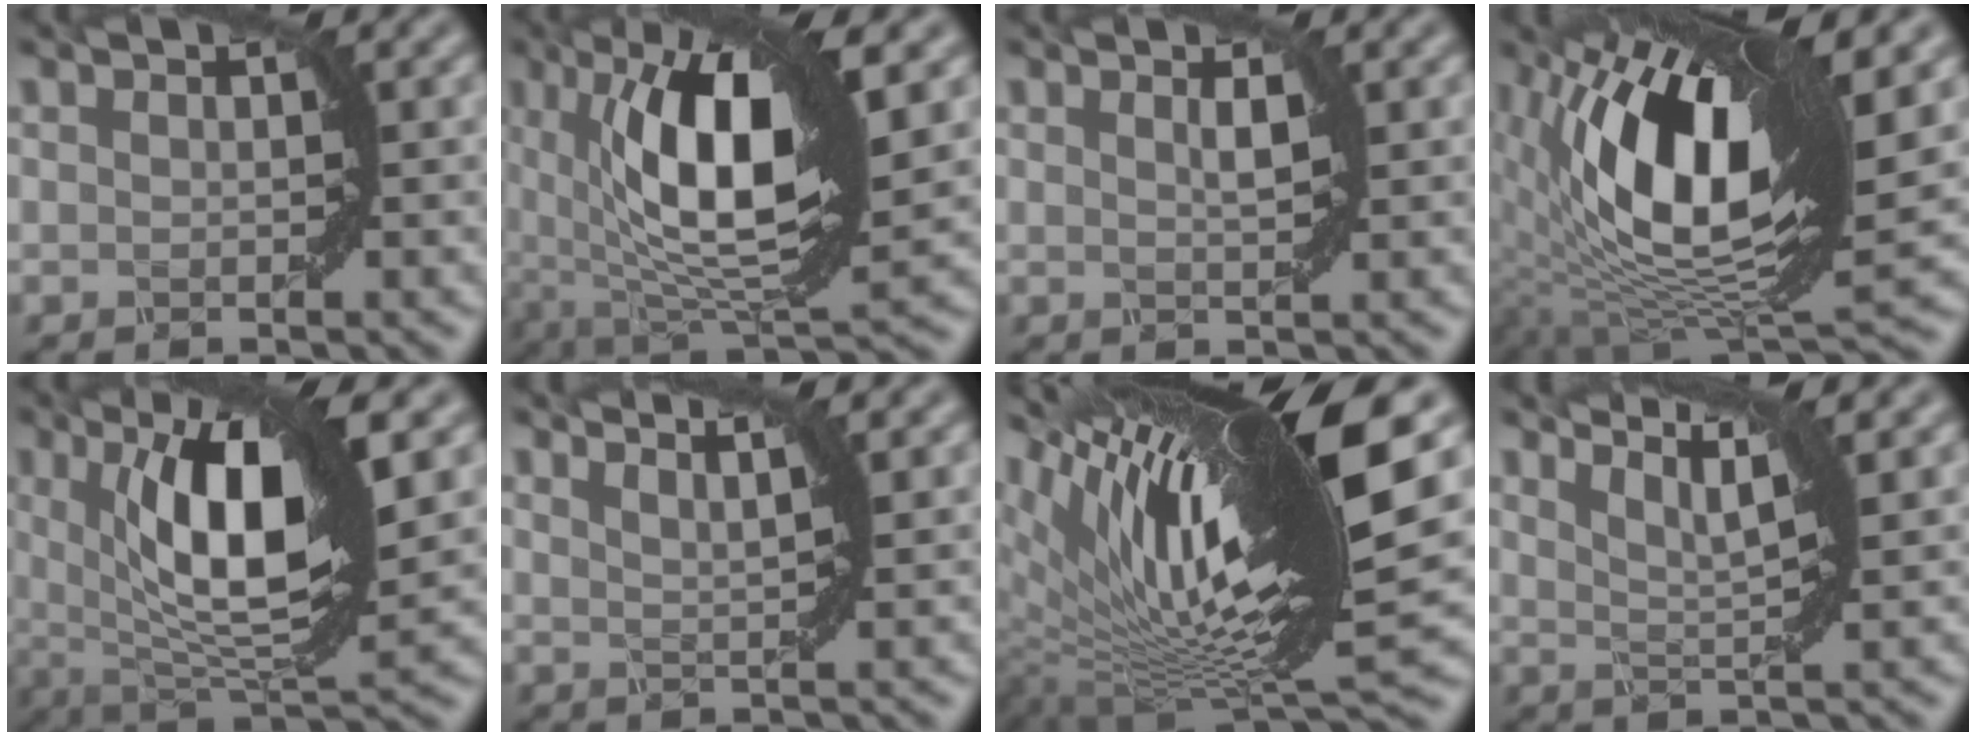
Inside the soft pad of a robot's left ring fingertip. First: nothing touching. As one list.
[{"total": 11.8, "force": [2.0, 4.3, 10.8], "torque": [-0.174, 0.003, 0.038]}, {"total": 0.9, "force": [0.2, 0.3, 0.8], "torque": [-0.008, 0.002, 0.007]}, {"total": 14.3, "force": [2.9, 5.8, 12.8], "torque": [-0.230, 0.006, 0.050]}, {"total": 10.7, "force": [2.3, 3.6, 9.8], "torque": [-0.157, -0.003, 0.048]}, {"total": 3.8, "force": [3.0, 1.1, 2.1], "torque": [-0.020, 0.015, 0.024]}, {"total": 16.4, "force": [5.6, 3.8, 14.9], "torque": [-0.252, 0.008, 0.112]}, {"total": 4.5, "force": [2.9, 0.9, 3.3], "torque": [-0.050, 0.010, 0.043]}]